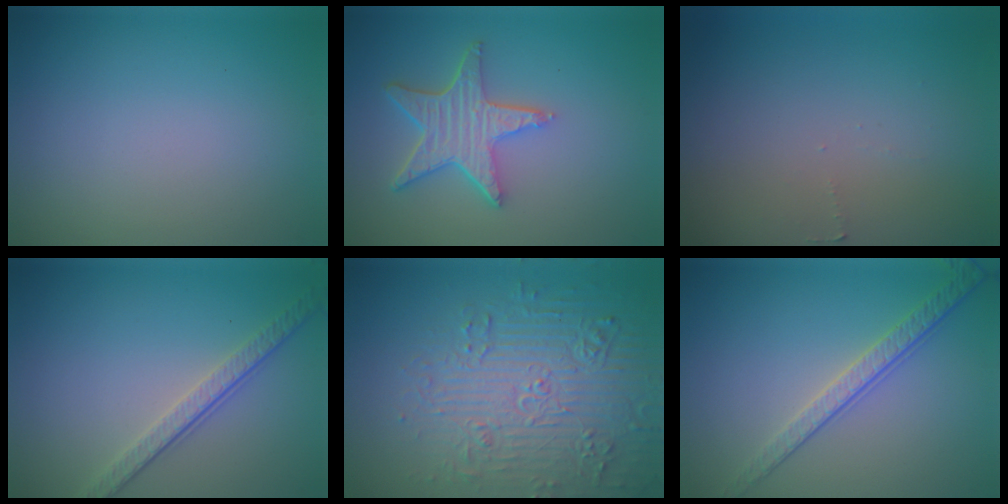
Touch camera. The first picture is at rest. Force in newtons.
{"total": 5.1, "press": 4.0, "slide": 3.1}
{"total": 0.5, "press": 0.5, "slide": 0.1}
{"total": 3.4, "press": 2.5, "slide": 2.4}
{"total": 7.5, "press": 7.3, "slide": 1.7}
{"total": 2.8, "press": 2.4, "slide": 1.5}